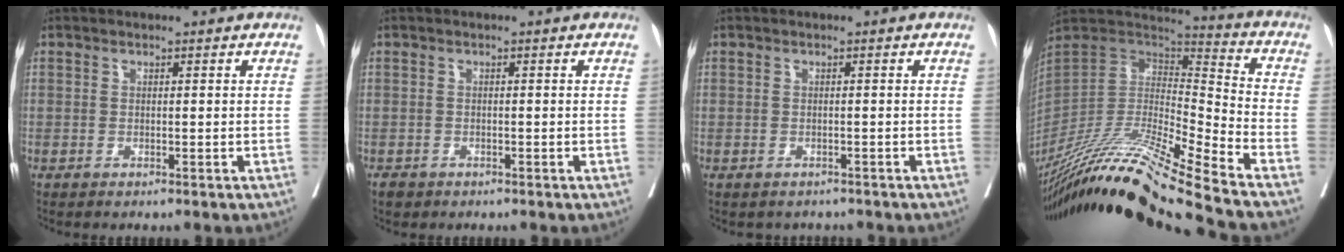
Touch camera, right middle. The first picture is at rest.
{"total": 1.3, "force": [-0.9, 0.8, 0.3], "torque": [-0.011, 0.000, -0.013]}
{"total": 2.0, "force": [-1.7, 1.0, 0.2], "torque": [-0.003, 0.001, -0.021]}
{"total": 26.3, "force": [-21.8, -1.9, 14.6], "torque": [-0.285, -0.041, -0.397]}